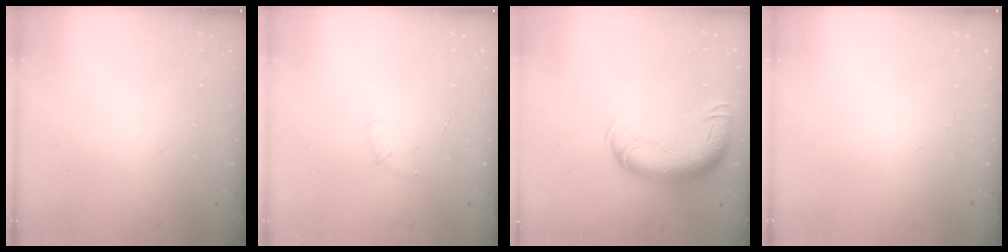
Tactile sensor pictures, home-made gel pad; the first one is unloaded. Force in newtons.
{"total": 5.0, "press": 4.8, "slide": 1.4}
{"total": 15.2, "press": 14.8, "slide": 3.6}
{"total": 0.0}